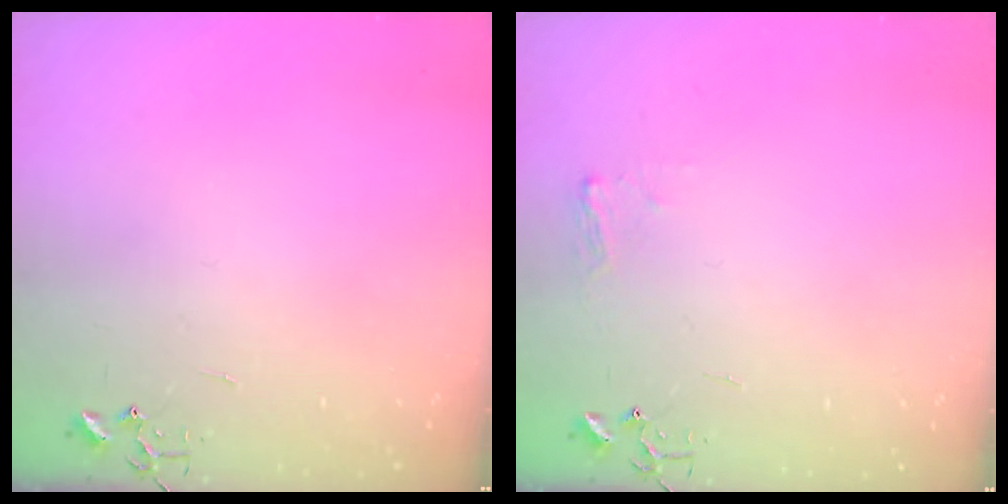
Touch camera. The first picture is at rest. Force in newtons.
{"total": 7.4, "press": 7.4, "slide": 0.5}